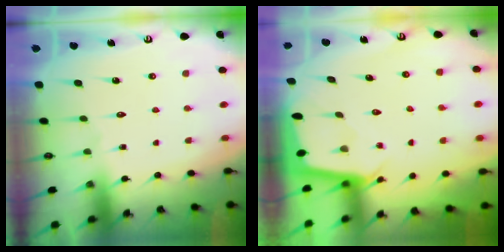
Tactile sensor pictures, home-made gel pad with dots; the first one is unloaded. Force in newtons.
{"total": 2.0, "press": 2.0, "slide": 0.3}